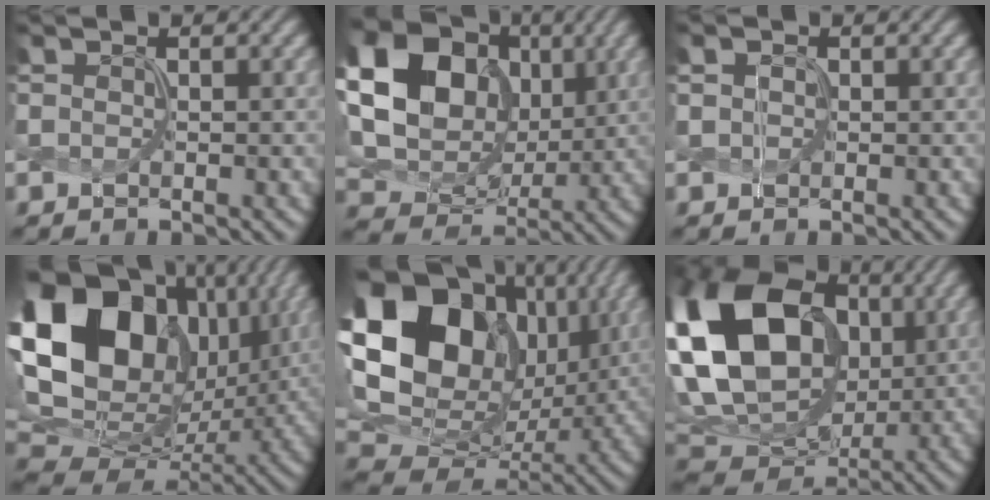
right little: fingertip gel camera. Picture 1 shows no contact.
{"total": 18.4, "force": [4.7, 15.2, 9.2], "torque": [-0.244, 0.041, 0.096]}
{"total": 1.0, "force": [-0.4, -0.3, -0.8], "torque": [-0.008, -0.001, 0.019]}
{"total": 18.4, "force": [5.1, 13.6, 11.3], "torque": [-0.265, 0.029, 0.124]}
{"total": 18.0, "force": [4.6, 13.6, 11.0], "torque": [-0.251, 0.025, 0.114]}
{"total": 18.6, "force": [3.2, 14.0, 11.9], "torque": [-0.263, 0.030, 0.083]}